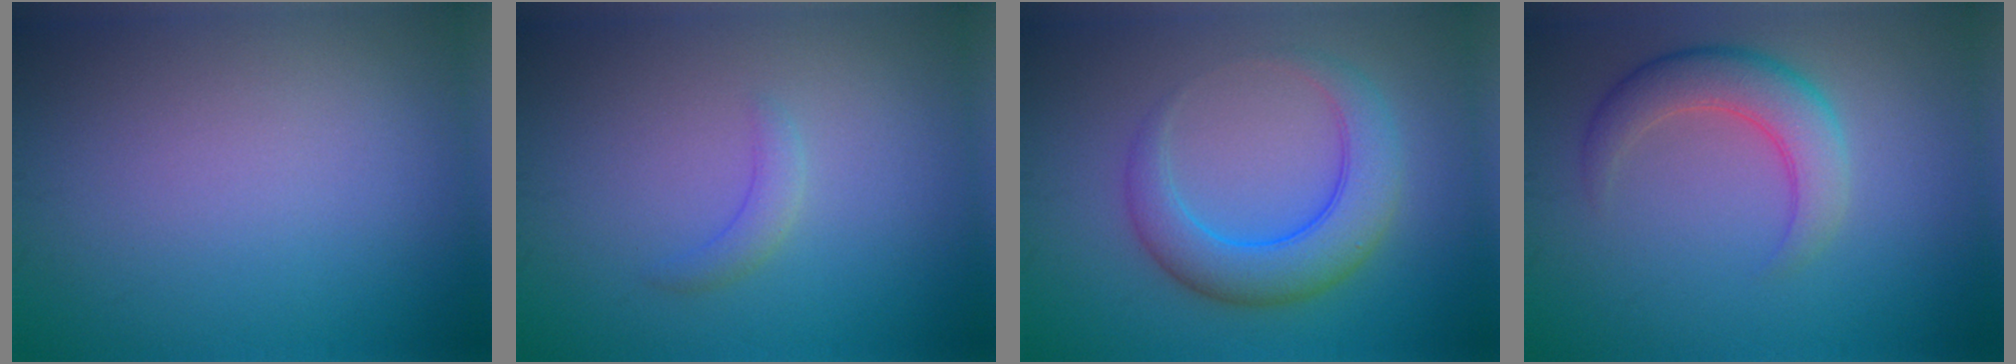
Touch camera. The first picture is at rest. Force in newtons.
{"total": 1.4, "press": 1.4, "slide": 0.1}
{"total": 5.4, "press": 5.4, "slide": 0.2}
{"total": 4.3, "press": 4.3, "slide": 0.2}